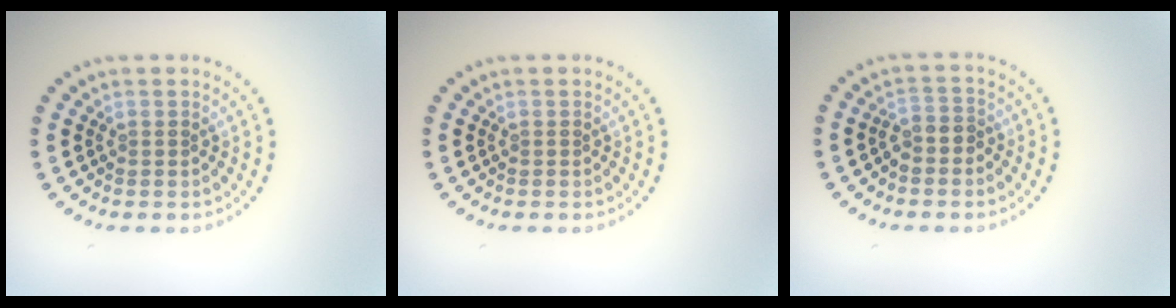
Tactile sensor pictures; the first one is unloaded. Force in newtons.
{"total": 0.0}
{"total": 1.8, "press": 1.6, "slide": 1.0}